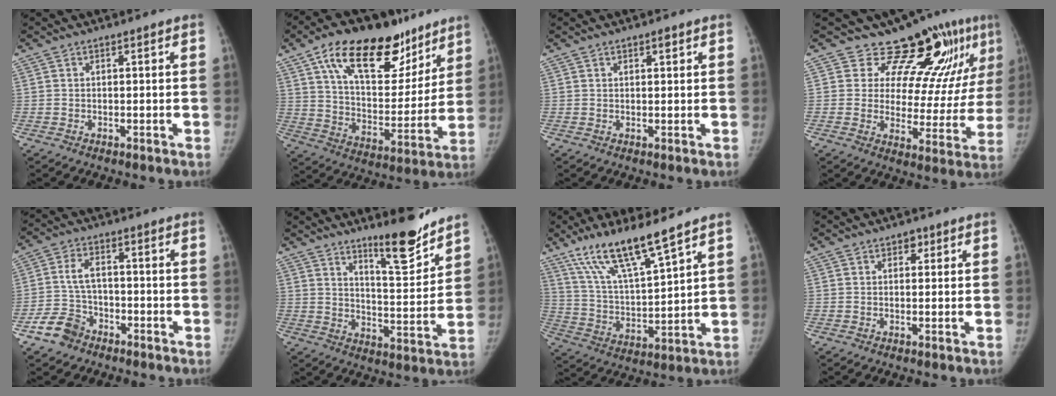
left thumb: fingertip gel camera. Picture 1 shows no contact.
{"total": 25.3, "force": [15.1, 12.6, 15.9], "torque": [-0.206, -0.033, 0.246]}
{"total": 1.4, "force": [0.8, 0.8, 0.8], "torque": [0.000, -0.002, 0.009]}
{"total": 15.9, "force": [11.2, 7.0, 8.9], "torque": [-0.059, -0.080, 0.139]}
{"total": 7.0, "force": [-4.3, 4.8, 2.6], "torque": [-0.044, 0.025, -0.082]}
{"total": 11.4, "force": [9.1, 2.3, 6.5], "torque": [-0.075, -0.081, 0.145]}
{"total": 14.3, "force": [10.4, 2.0, 9.7], "torque": [-0.175, -0.055, 0.208]}
{"total": 1.7, "force": [0.8, 1.3, 0.7], "torque": [0.007, 0.000, 0.004]}